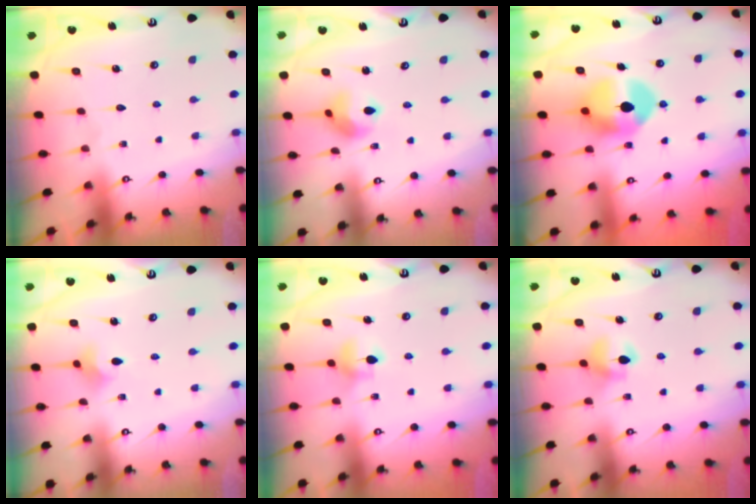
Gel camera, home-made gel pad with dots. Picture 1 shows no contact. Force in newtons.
{"total": 7.2, "press": 7.2, "slide": 0.3}
{"total": 11.0, "press": 10.9, "slide": 1.3}
{"total": 4.2, "press": 4.1, "slide": 0.8}
{"total": 5.9, "press": 5.9, "slide": 0.5}
{"total": 5.9, "press": 5.9, "slide": 0.7}